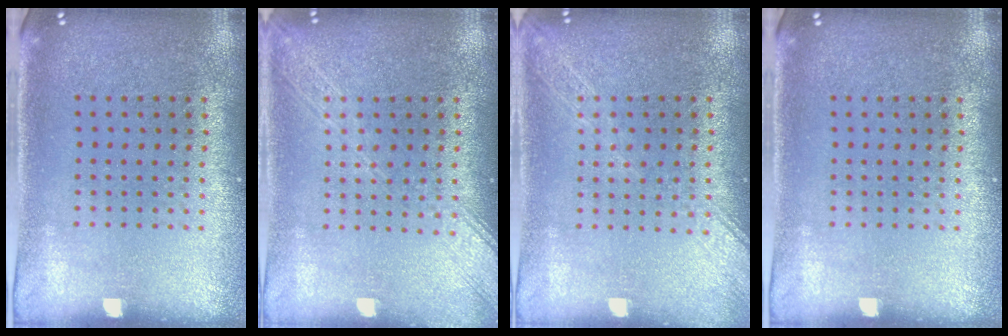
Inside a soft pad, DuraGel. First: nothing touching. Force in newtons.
{"total": 3.4, "press": 3.3, "slide": 0.5}
{"total": 1.6, "press": 1.5, "slide": 0.2}
{"total": 0.0}